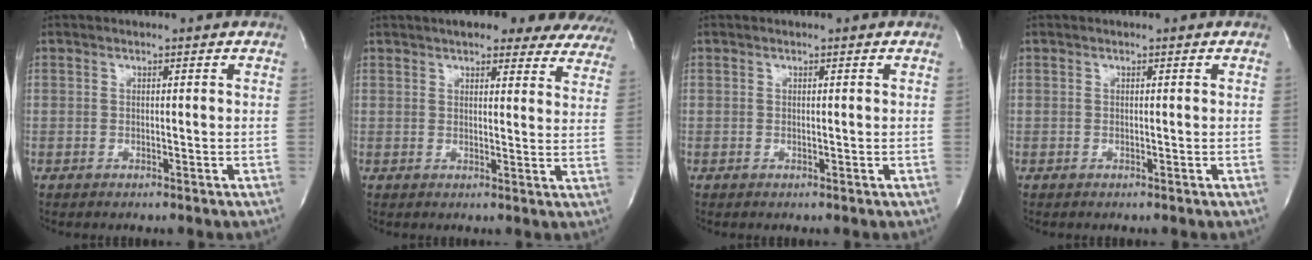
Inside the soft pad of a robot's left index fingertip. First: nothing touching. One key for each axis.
{"total": 19.4, "fx": 16.8, "fy": 5.4, "fz": 8.2, "tx": -0.100, "ty": 0.004, "tz": 0.183}
{"total": 0.0}
{"total": 0.0}